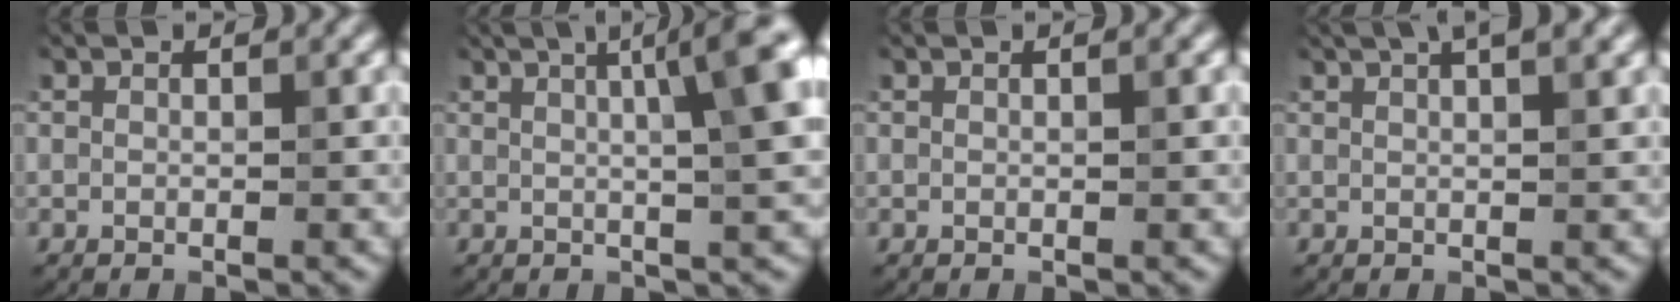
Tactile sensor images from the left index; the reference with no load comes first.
{"total": 9.1, "force": [2.7, 2.4, 8.4], "torque": [-0.062, 0.034, 0.020]}
{"total": 0.6, "force": [0.2, 0.1, 0.6], "torque": [-0.004, 0.005, 0.001]}
{"total": 6.1, "force": [3.7, 2.4, 4.2], "torque": [-0.031, 0.035, 0.023]}